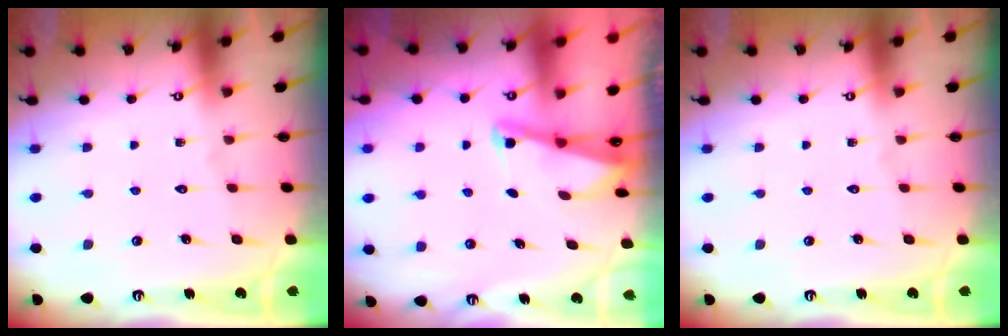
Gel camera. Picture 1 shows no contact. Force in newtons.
{"total": 2.0, "press": 2.0, "slide": 0.3}
{"total": 0.0}